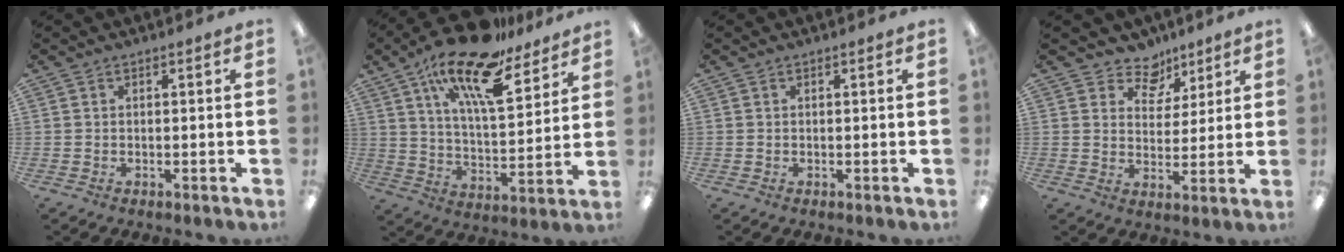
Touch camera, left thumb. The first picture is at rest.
{"total": 20.2, "force": [14.8, 6.1, 12.2], "torque": [-0.213, -0.093, 0.253]}
{"total": 0.0}
{"total": 7.9, "force": [6.0, 4.9, 1.5], "torque": [-0.021, -0.045, 0.110]}